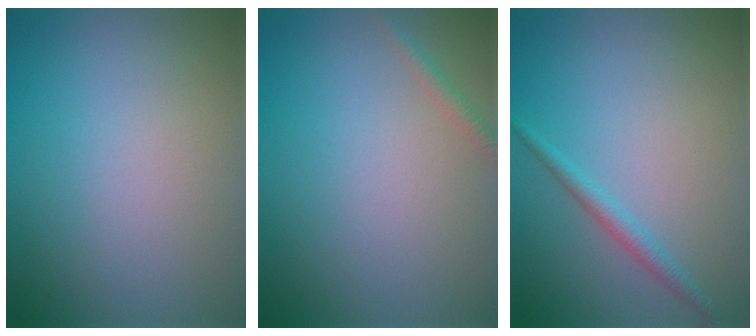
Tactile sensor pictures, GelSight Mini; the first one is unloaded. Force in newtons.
{"total": 0.9, "press": 0.9, "slide": 0.0}
{"total": 1.6, "press": 1.6, "slide": 0.1}